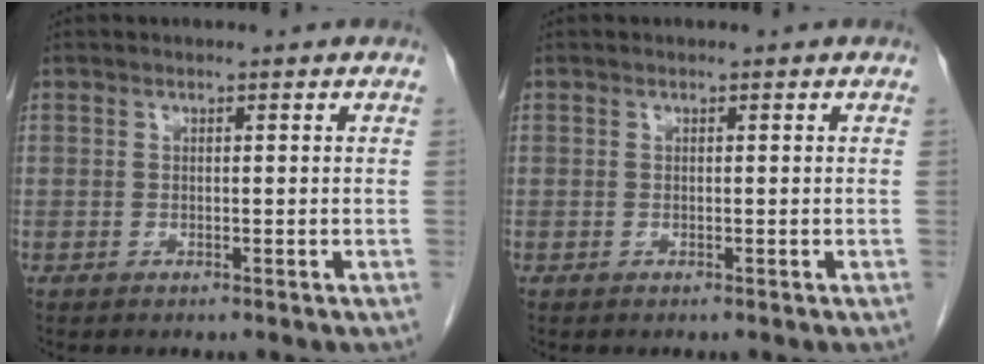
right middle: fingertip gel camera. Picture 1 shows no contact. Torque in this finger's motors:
{"motor_torque": [-0.23, -0.03, 0.00, 0.00]}